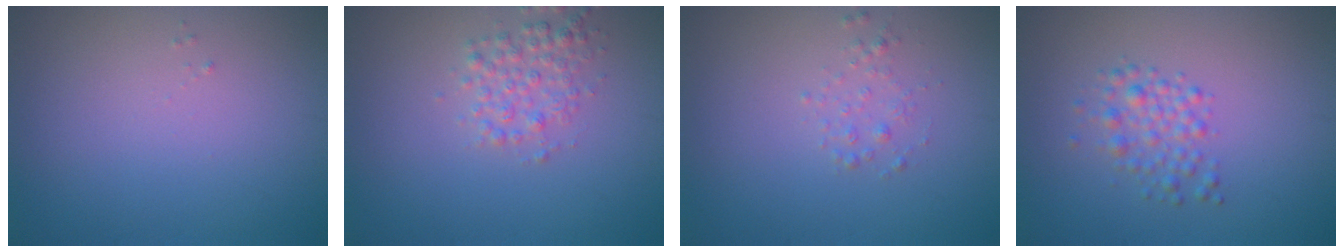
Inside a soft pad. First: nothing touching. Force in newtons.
{"total": 2.4, "press": 2.4, "slide": 0.1}
{"total": 0.9, "press": 0.9, "slide": 0.0}
{"total": 2.2, "press": 2.2, "slide": 0.1}